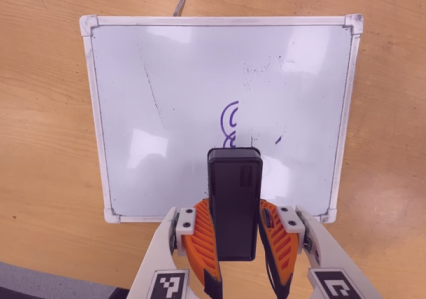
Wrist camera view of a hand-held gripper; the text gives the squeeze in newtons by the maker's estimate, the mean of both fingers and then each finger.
{"total": 7.7, "left": 6.3, "right": 9.1}